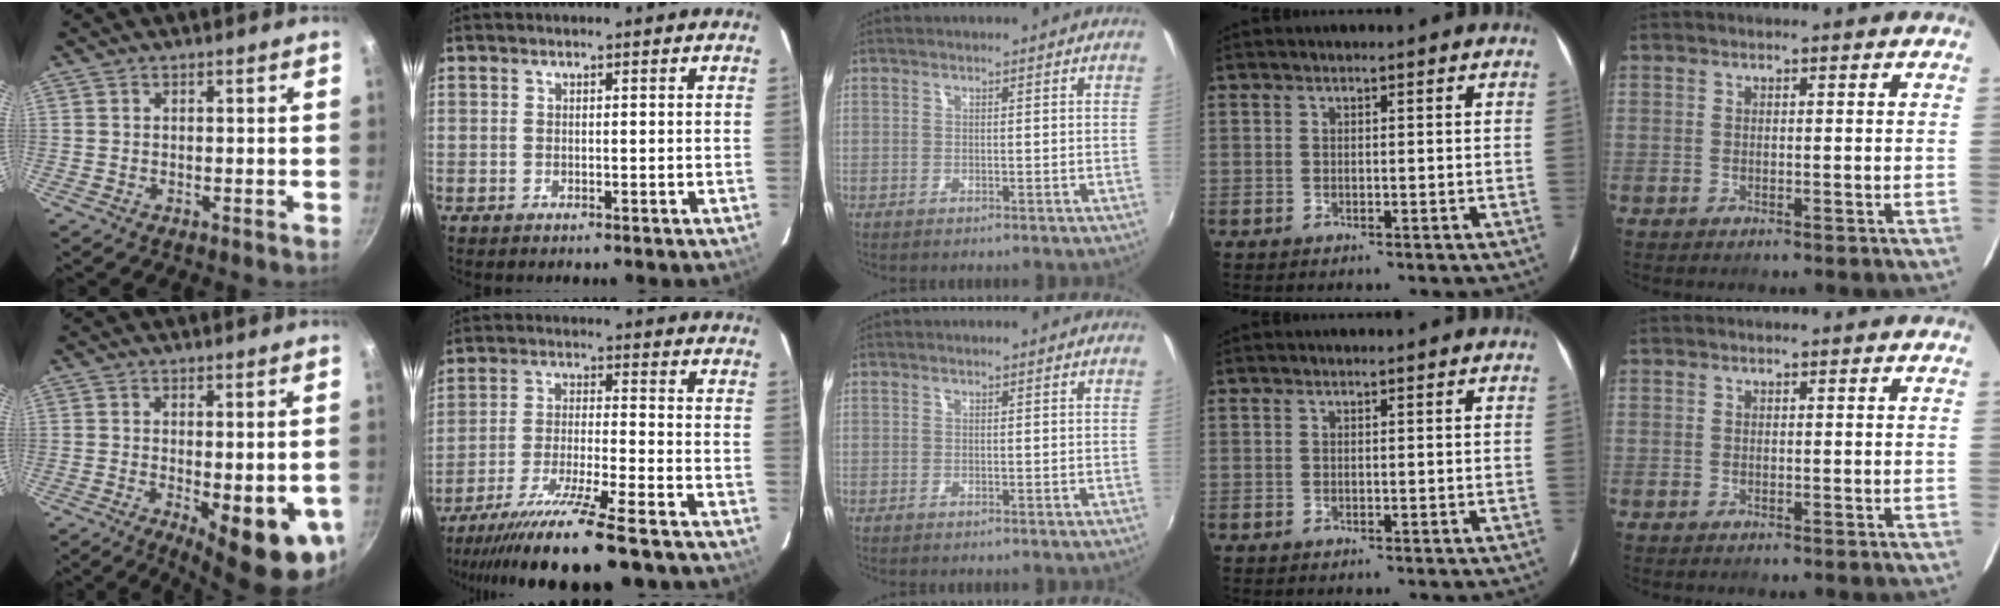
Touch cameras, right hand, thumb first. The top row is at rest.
{"thumb": {"total": 13.4, "force": [-3.4, 4.4, 12.2], "torque": [-0.140, -0.014, -0.033]}, "index": {"total": 16.9, "force": [-14.3, 0.1, 9.0], "torque": [-0.181, -0.039, -0.241]}}